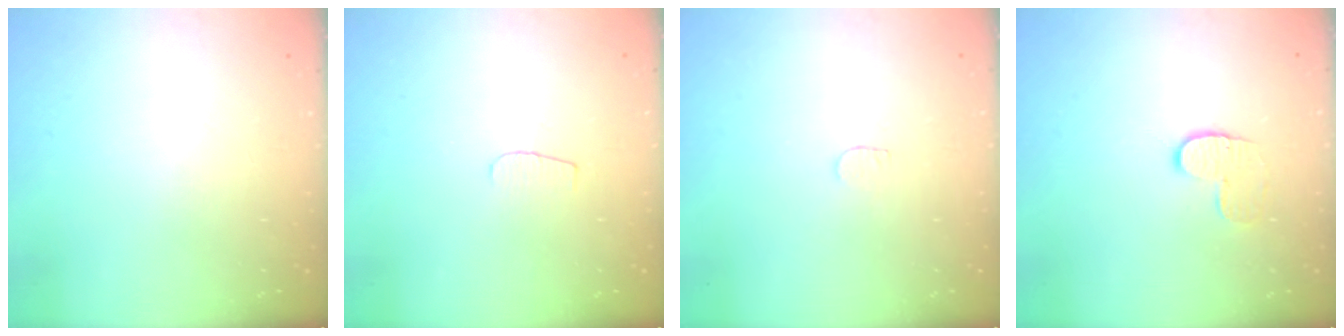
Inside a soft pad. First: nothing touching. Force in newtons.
{"total": 3.4, "press": 3.4, "slide": 0.4}
{"total": 3.2, "press": 3.2, "slide": 0.3}
{"total": 6.3, "press": 6.3, "slide": 0.7}